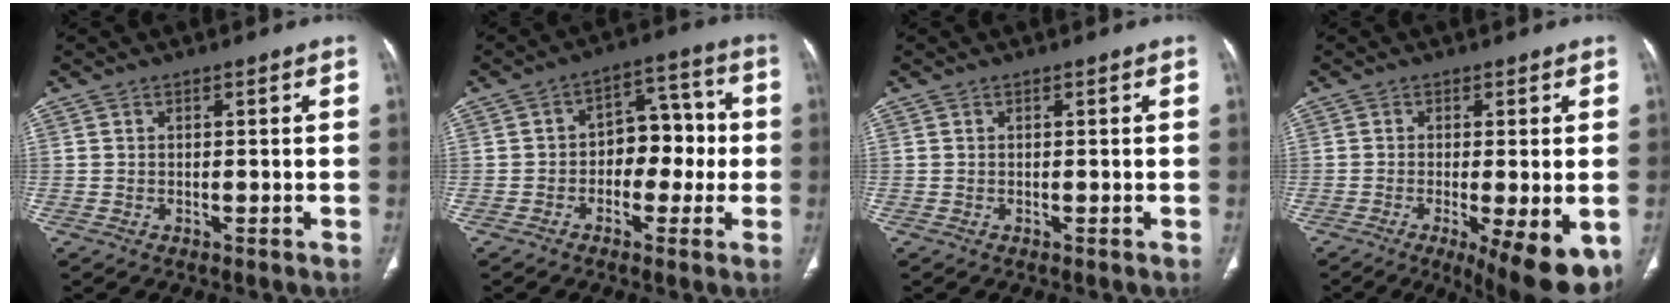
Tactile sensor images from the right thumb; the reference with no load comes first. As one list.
[{"total": 9.4, "force": [-1.2, 6.6, 6.6], "torque": [-0.046, 0.041, -0.029]}, {"total": 0.0}, {"total": 12.3, "force": [-5.0, 3.3, 10.7], "torque": [-0.126, -0.016, -0.066]}]